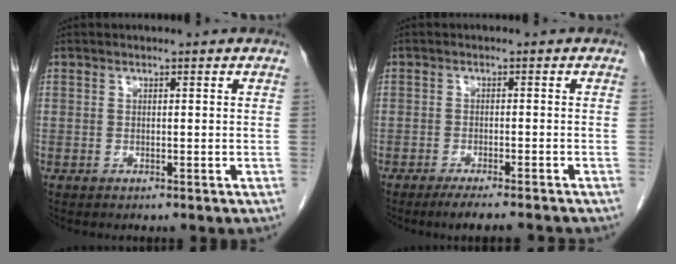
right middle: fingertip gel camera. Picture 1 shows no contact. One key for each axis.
{"total": 7.1, "fx": -6.1, "fy": 0.3, "fz": 3.5, "tx": -0.039, "ty": -0.011, "tz": -0.092}